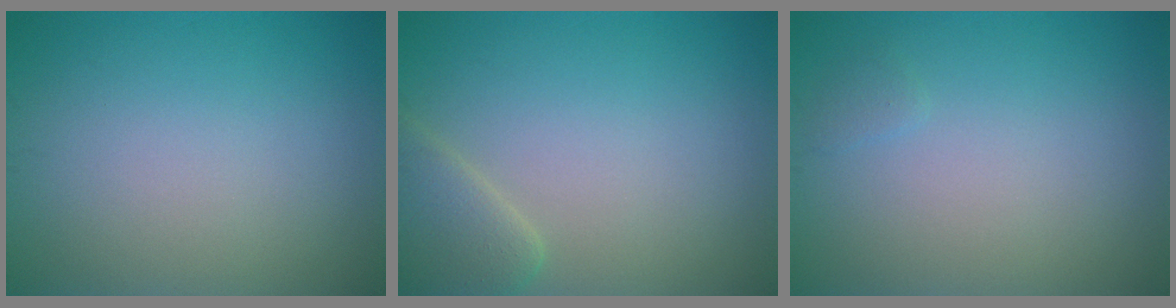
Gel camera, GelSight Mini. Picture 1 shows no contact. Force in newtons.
{"total": 3.2, "press": 3.2, "slide": 0.4}
{"total": 0.5, "press": 0.5, "slide": 0.0}